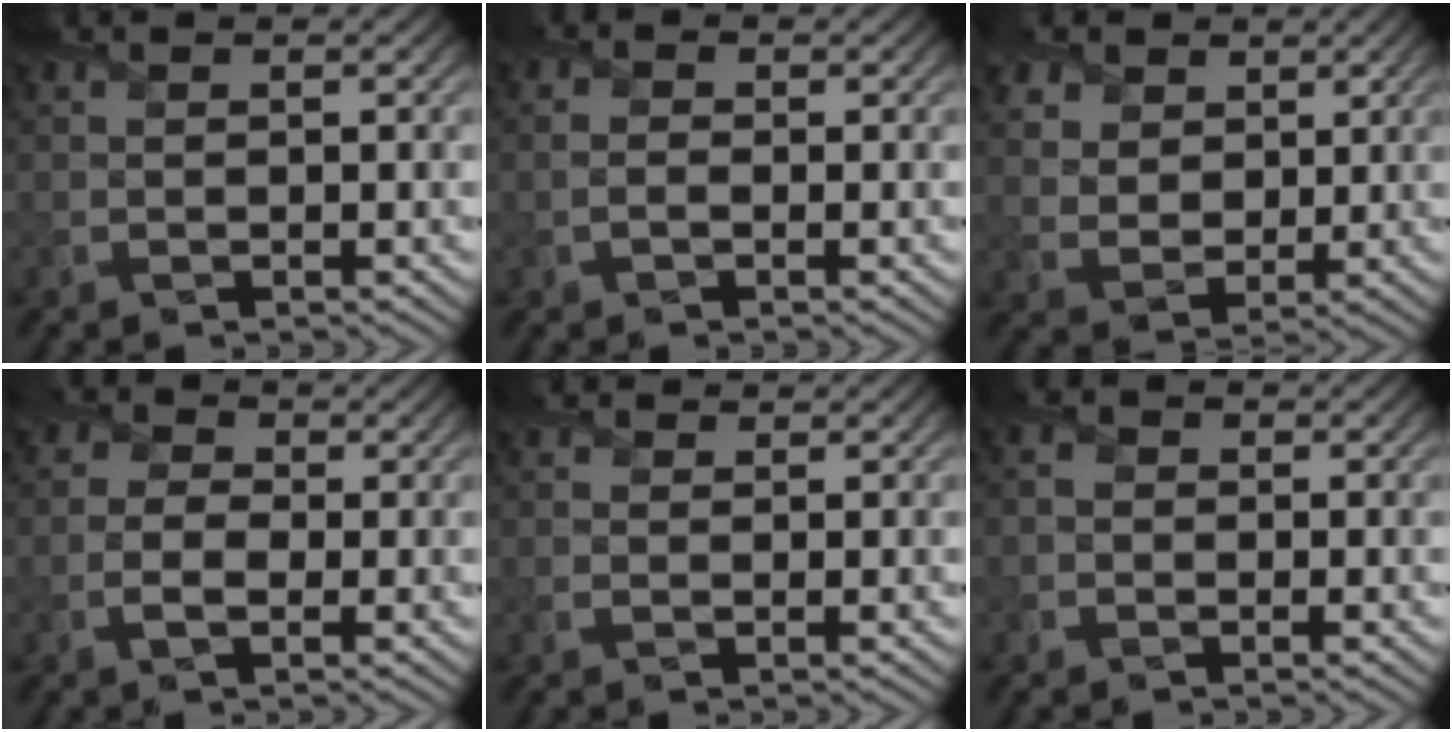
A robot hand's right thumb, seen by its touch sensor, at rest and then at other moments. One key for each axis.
{"total": 1.4, "fx": -0.4, "fy": 0.9, "fz": 1.0, "tx": -0.024, "ty": 0.002, "tz": -0.015}
{"total": 8.2, "fx": 4.4, "fy": 6.1, "fz": 3.3, "tx": -0.140, "ty": 0.001, "tz": 0.089}
{"total": 3.5, "fx": -0.7, "fy": 2.3, "fz": 2.5, "tx": -0.059, "ty": 0.000, "tz": -0.021}
{"total": 1.4, "fx": 0.6, "fy": 0.9, "fz": 0.9, "tx": -0.026, "ty": 0.003, "tz": 0.009}
{"total": 1.7, "fx": -0.6, "fy": 1.3, "fz": 1.0, "tx": -0.021, "ty": 0.002, "tz": -0.016}